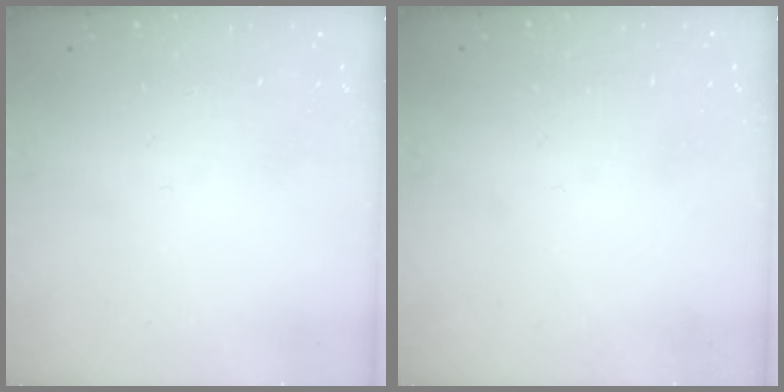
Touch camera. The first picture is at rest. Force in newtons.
{"total": 0.7, "press": 0.7, "slide": 0.1}